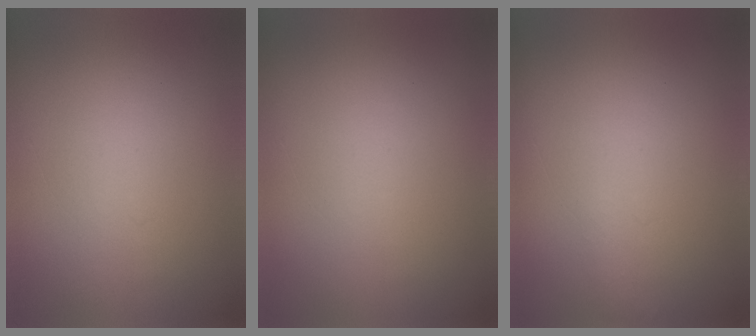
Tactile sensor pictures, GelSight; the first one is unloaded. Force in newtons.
{"total": 0.0}
{"total": 1.1}